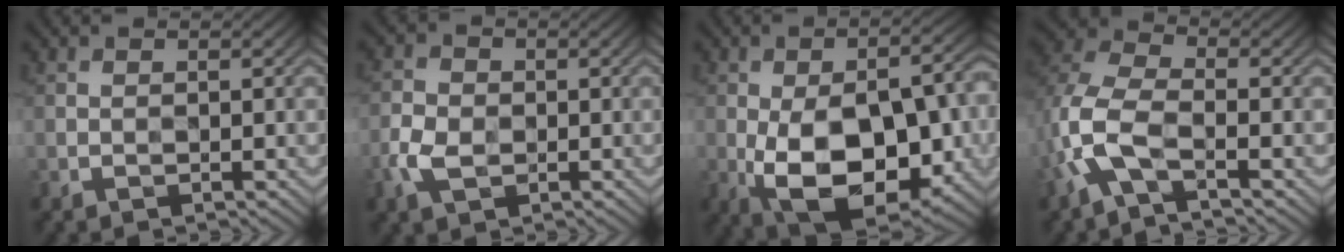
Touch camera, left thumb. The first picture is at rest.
{"total": 4.5, "force": [-1.7, 3.3, 2.6], "torque": [-0.071, -0.001, -0.039]}
{"total": 16.3, "force": [-4.7, 8.8, 12.9], "torque": [-0.199, -0.027, -0.064]}
{"total": 8.6, "force": [-3.0, 4.7, 6.6], "torque": [-0.171, 0.007, -0.078]}